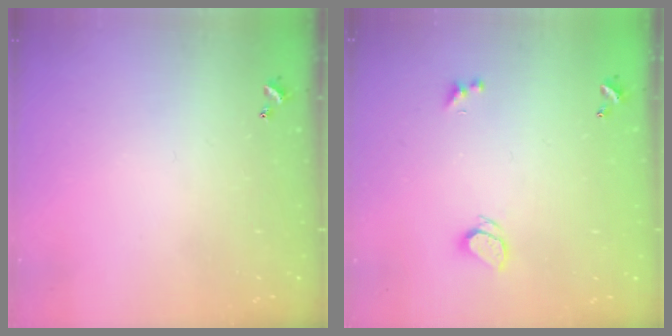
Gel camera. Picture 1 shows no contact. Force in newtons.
{"total": 1.8, "press": 1.7, "slide": 0.5}